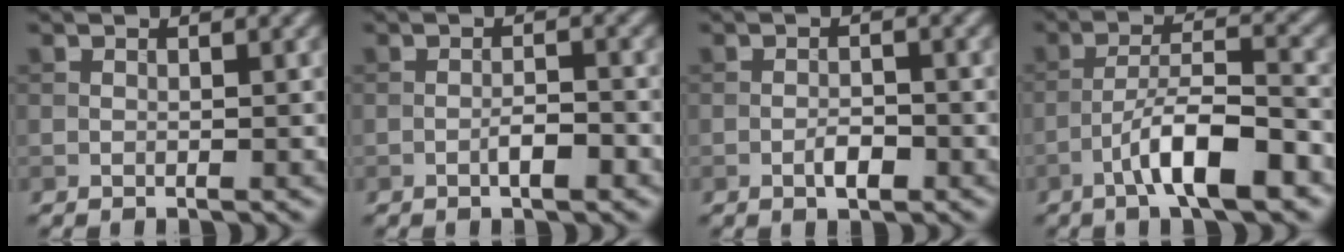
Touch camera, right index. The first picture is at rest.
{"total": 2.3, "force": [-1.1, 0.6, 1.9], "torque": [-0.032, 0.005, -0.019]}
{"total": 2.0, "force": [-1.0, 0.8, 1.6], "torque": [-0.027, 0.002, -0.019]}
{"total": 7.5, "force": [-3.9, 1.7, 6.2], "torque": [-0.105, 0.016, -0.068]}